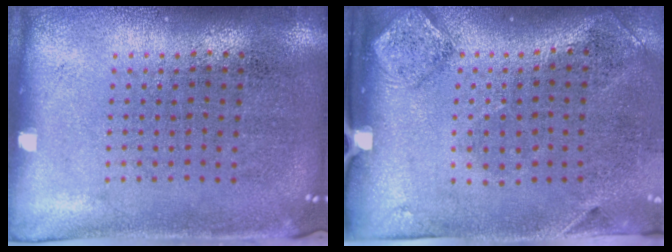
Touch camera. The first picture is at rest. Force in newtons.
{"total": 2.0, "press": 1.1, "slide": 1.7}